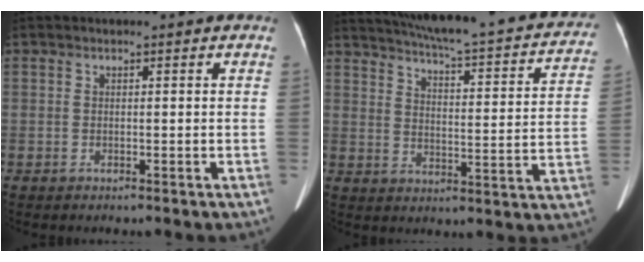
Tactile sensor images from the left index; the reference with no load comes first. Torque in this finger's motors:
{"motor_torque": [0.74, -1.40, 0.01, 0.00]}